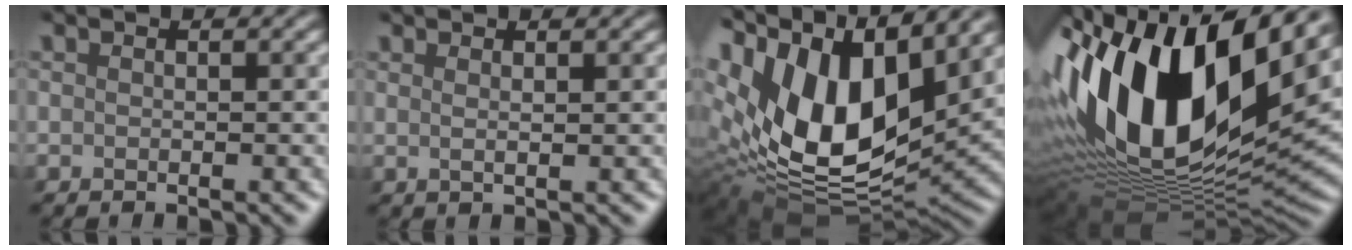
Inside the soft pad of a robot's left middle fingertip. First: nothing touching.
{"total": 0.8, "force": [0.4, 0.1, 0.7], "torque": [-0.012, 0.003, 0.004]}
{"total": 16.2, "force": [5.2, 9.0, 12.4], "torque": [-0.259, 0.014, 0.096]}
{"total": 18.2, "force": [4.2, 9.2, 15.1], "torque": [-0.300, 0.013, 0.065]}